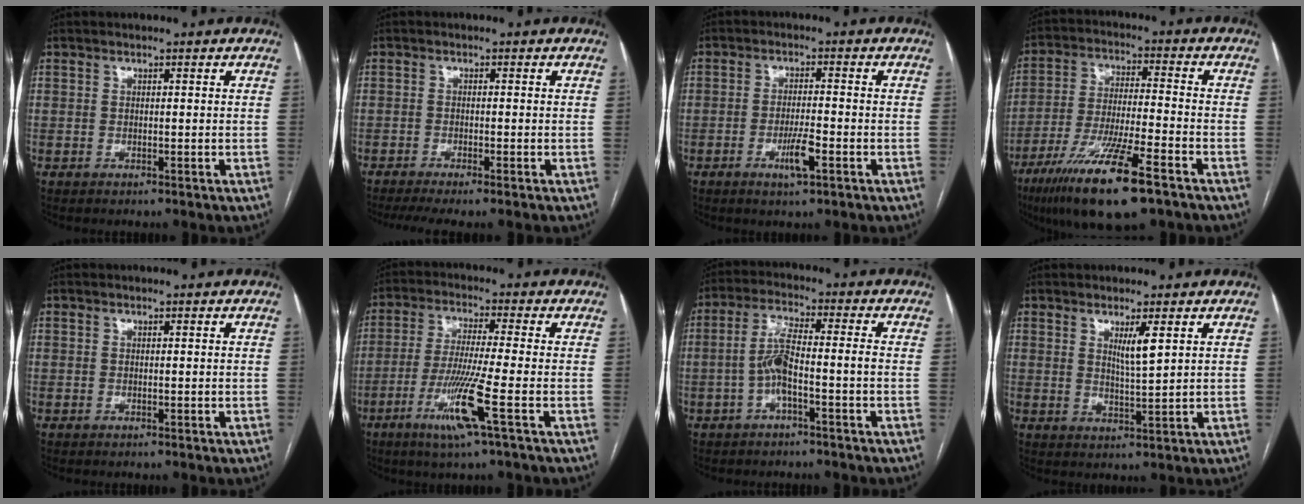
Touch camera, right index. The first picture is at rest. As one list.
[{"total": 6.0, "force": [-4.8, 0.1, 3.7], "torque": [-0.052, -0.008, -0.075]}, {"total": 4.4, "force": [-2.0, 0.5, 3.9], "torque": [-0.074, -0.004, -0.036]}, {"total": 15.9, "force": [-9.8, 1.5, 12.5], "torque": [-0.239, -0.040, -0.174]}, {"total": 0.0}, {"total": 9.7, "force": [-4.0, -1.2, 8.7], "torque": [-0.173, -0.024, -0.082]}, {"total": 6.1, "force": [-1.8, 0.4, 5.8], "torque": [-0.120, 0.021, -0.035]}, {"total": 3.7, "force": [1.7, 0.0, 3.3], "torque": [-0.061, -0.009, 0.033]}]